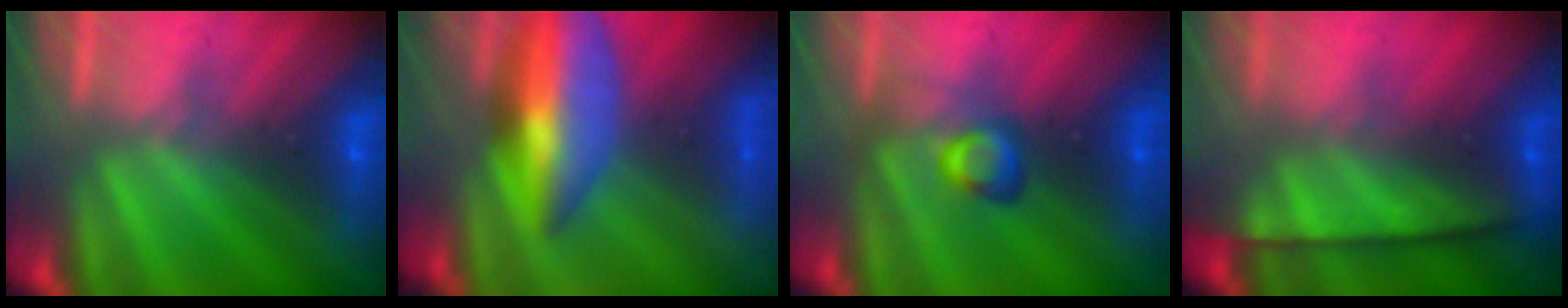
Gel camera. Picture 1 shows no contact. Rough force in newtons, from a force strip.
{"total": 6.0}
{"total": 2.8}
{"total": 9.1}